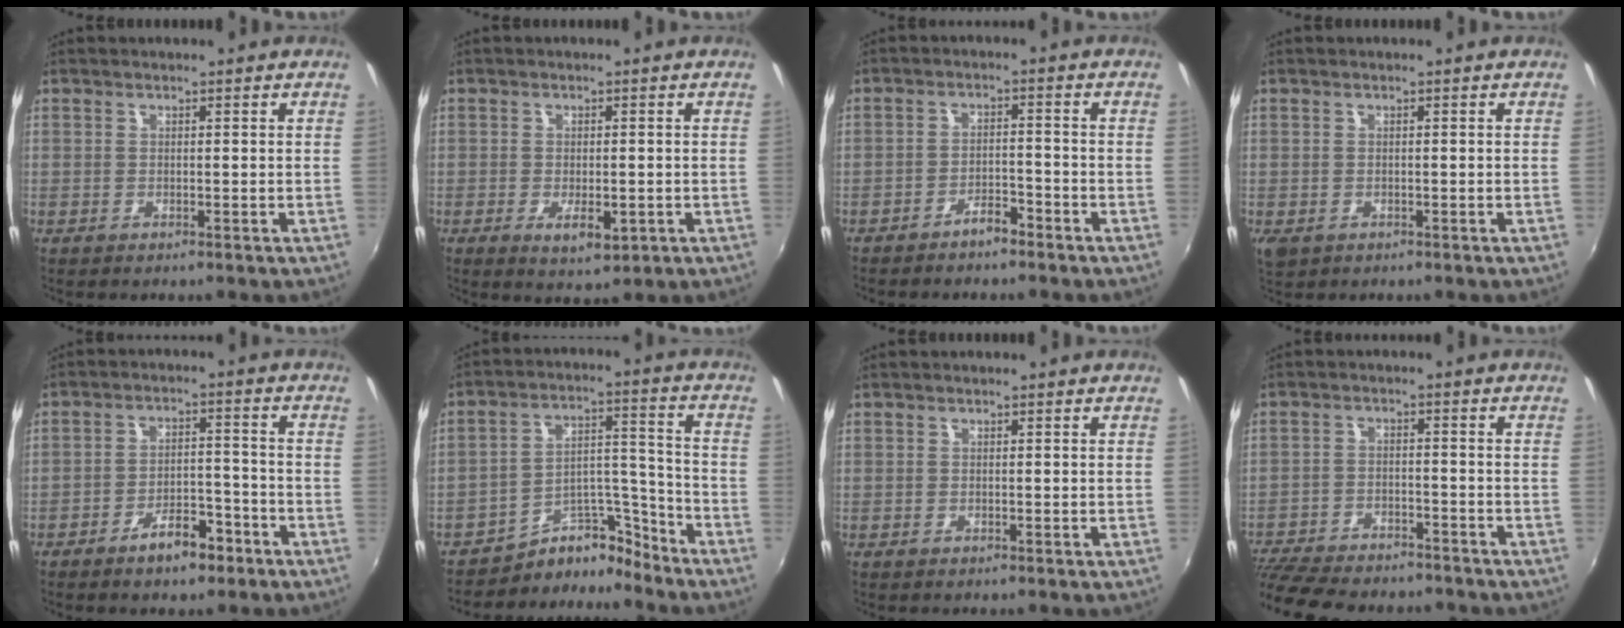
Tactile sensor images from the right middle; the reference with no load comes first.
{"total": 4.5, "force": [-1.5, 2.1, 3.8], "torque": [-0.071, -0.013, -0.020]}
{"total": 3.3, "force": [-2.9, 0.9, 1.4], "torque": [-0.039, 0.005, -0.046]}
{"total": 2.6, "force": [-0.9, 1.9, 1.5], "torque": [-0.030, -0.009, -0.012]}
{"total": 6.8, "force": [-4.8, 2.8, 4.0], "torque": [-0.075, 0.010, -0.067]}
{"total": 9.3, "force": [-8.7, 3.2, 0.7], "torque": [-0.005, 0.063, -0.148]}
{"total": 0.0}
{"total": 17.5, "force": [-14.8, 5.6, 7.5], "torque": [-0.176, -0.025, -0.230]}